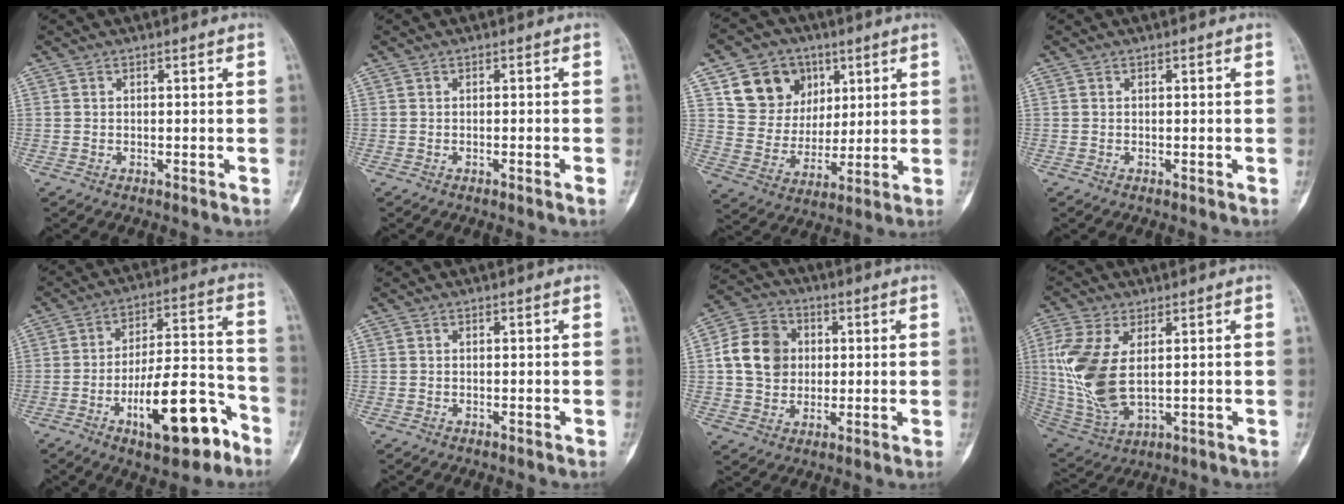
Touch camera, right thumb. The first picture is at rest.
{"total": 1.0, "force": [-0.5, 0.0, 0.8], "torque": [-0.015, 0.000, -0.007]}
{"total": 14.4, "force": [6.4, 11.8, 5.2], "torque": [-0.051, -0.019, 0.122]}
{"total": 0.0}
{"total": 17.3, "force": [-8.7, 6.3, 13.5], "torque": [-0.195, 0.065, -0.131]}
{"total": 0.0}
{"total": 11.8, "force": [1.3, 10.0, 6.1], "torque": [-0.084, 0.008, 0.019]}
{"total": 14.2, "force": [2.0, 7.6, 11.8], "torque": [-0.264, -0.012, 0.052]}